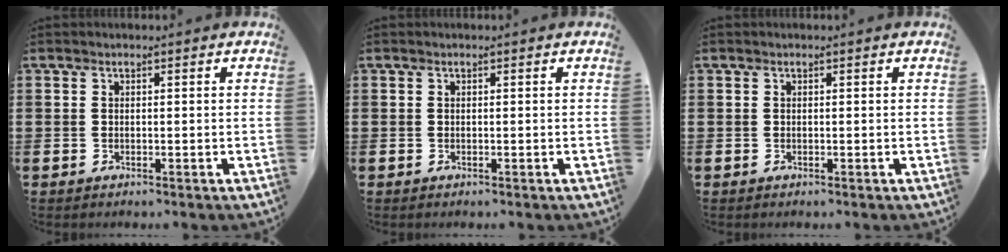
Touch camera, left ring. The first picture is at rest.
{"total": 0.0}
{"total": 0.0}